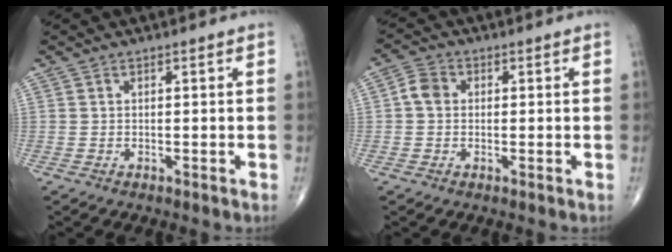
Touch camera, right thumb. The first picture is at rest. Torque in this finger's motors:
{"motor_torque": [-0.14, 0.85, 0.37, -0.02, 0.01]}